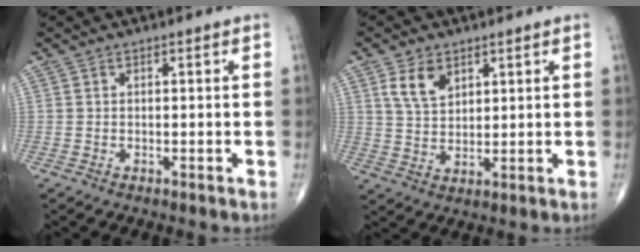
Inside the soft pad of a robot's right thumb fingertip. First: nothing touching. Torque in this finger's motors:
{"motor_torque": [-0.03, 0.05, 0.59, 0.45, 0.03]}